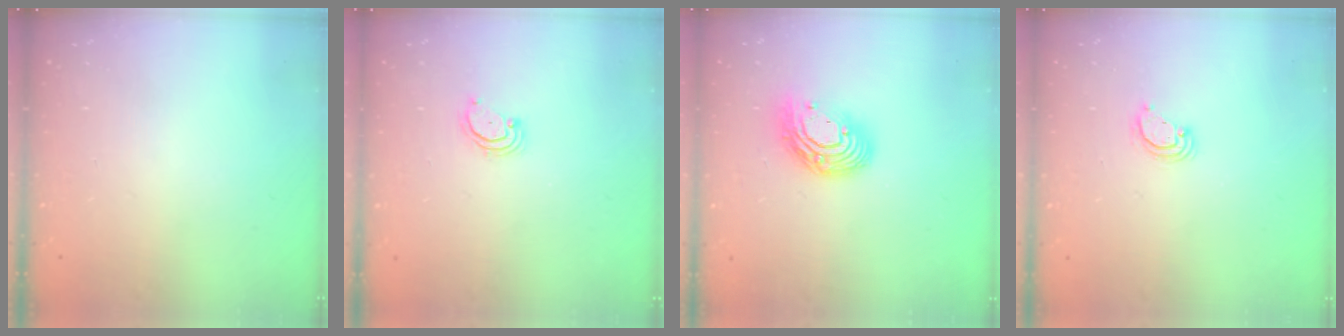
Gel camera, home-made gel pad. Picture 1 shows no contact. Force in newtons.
{"total": 2.5, "press": 2.5, "slide": 0.3}
{"total": 12.7, "press": 12.7, "slide": 1.2}
{"total": 3.4, "press": 3.3, "slide": 0.4}